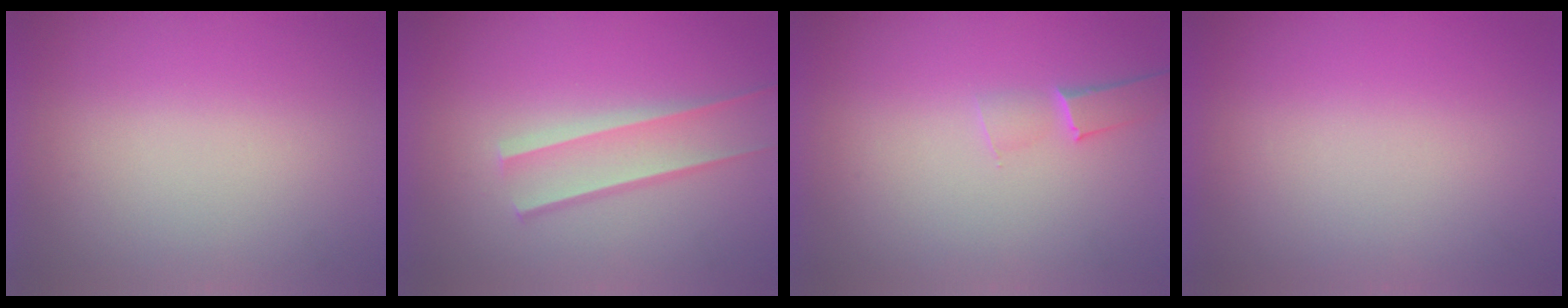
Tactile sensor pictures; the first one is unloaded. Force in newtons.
{"total": 1.7}
{"total": 1.1}
{"total": 0.0}